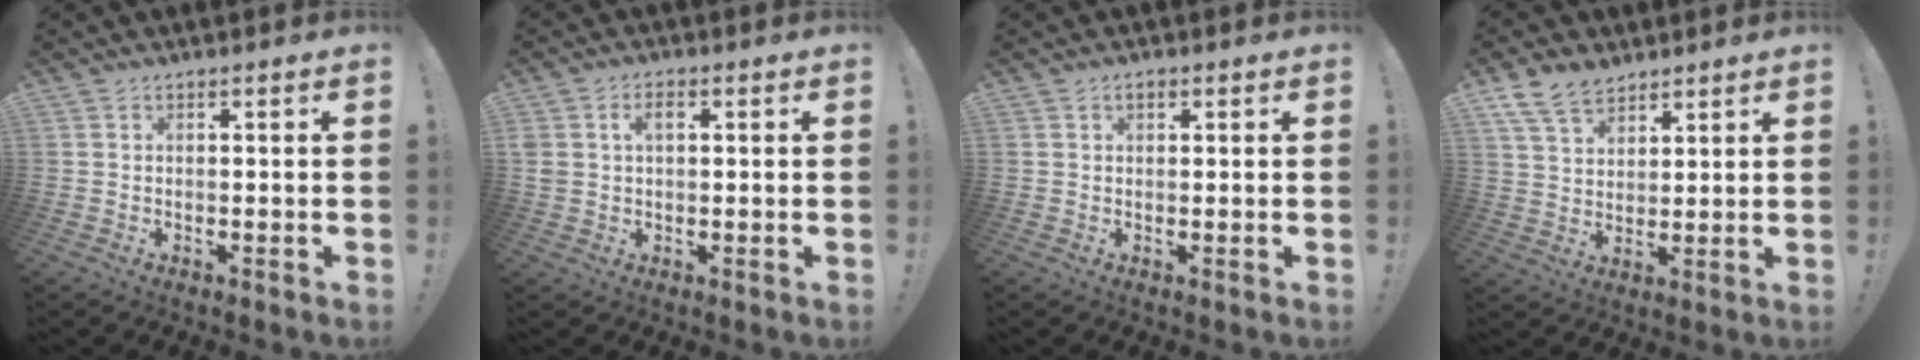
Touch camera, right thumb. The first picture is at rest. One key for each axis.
{"total": 4.1, "fx": 1.0, "fy": 2.7, "fz": 2.9, "tx": -0.067, "ty": 0.009, "tz": 0.015}
{"total": 1.4, "fx": 0.7, "fy": 0.8, "fz": 0.9, "tx": -0.018, "ty": 0.004, "tz": 0.011}
{"total": 9.6, "fx": 7.1, "fy": 5.3, "fz": 3.8, "tx": -0.075, "ty": -0.033, "tz": 0.140}